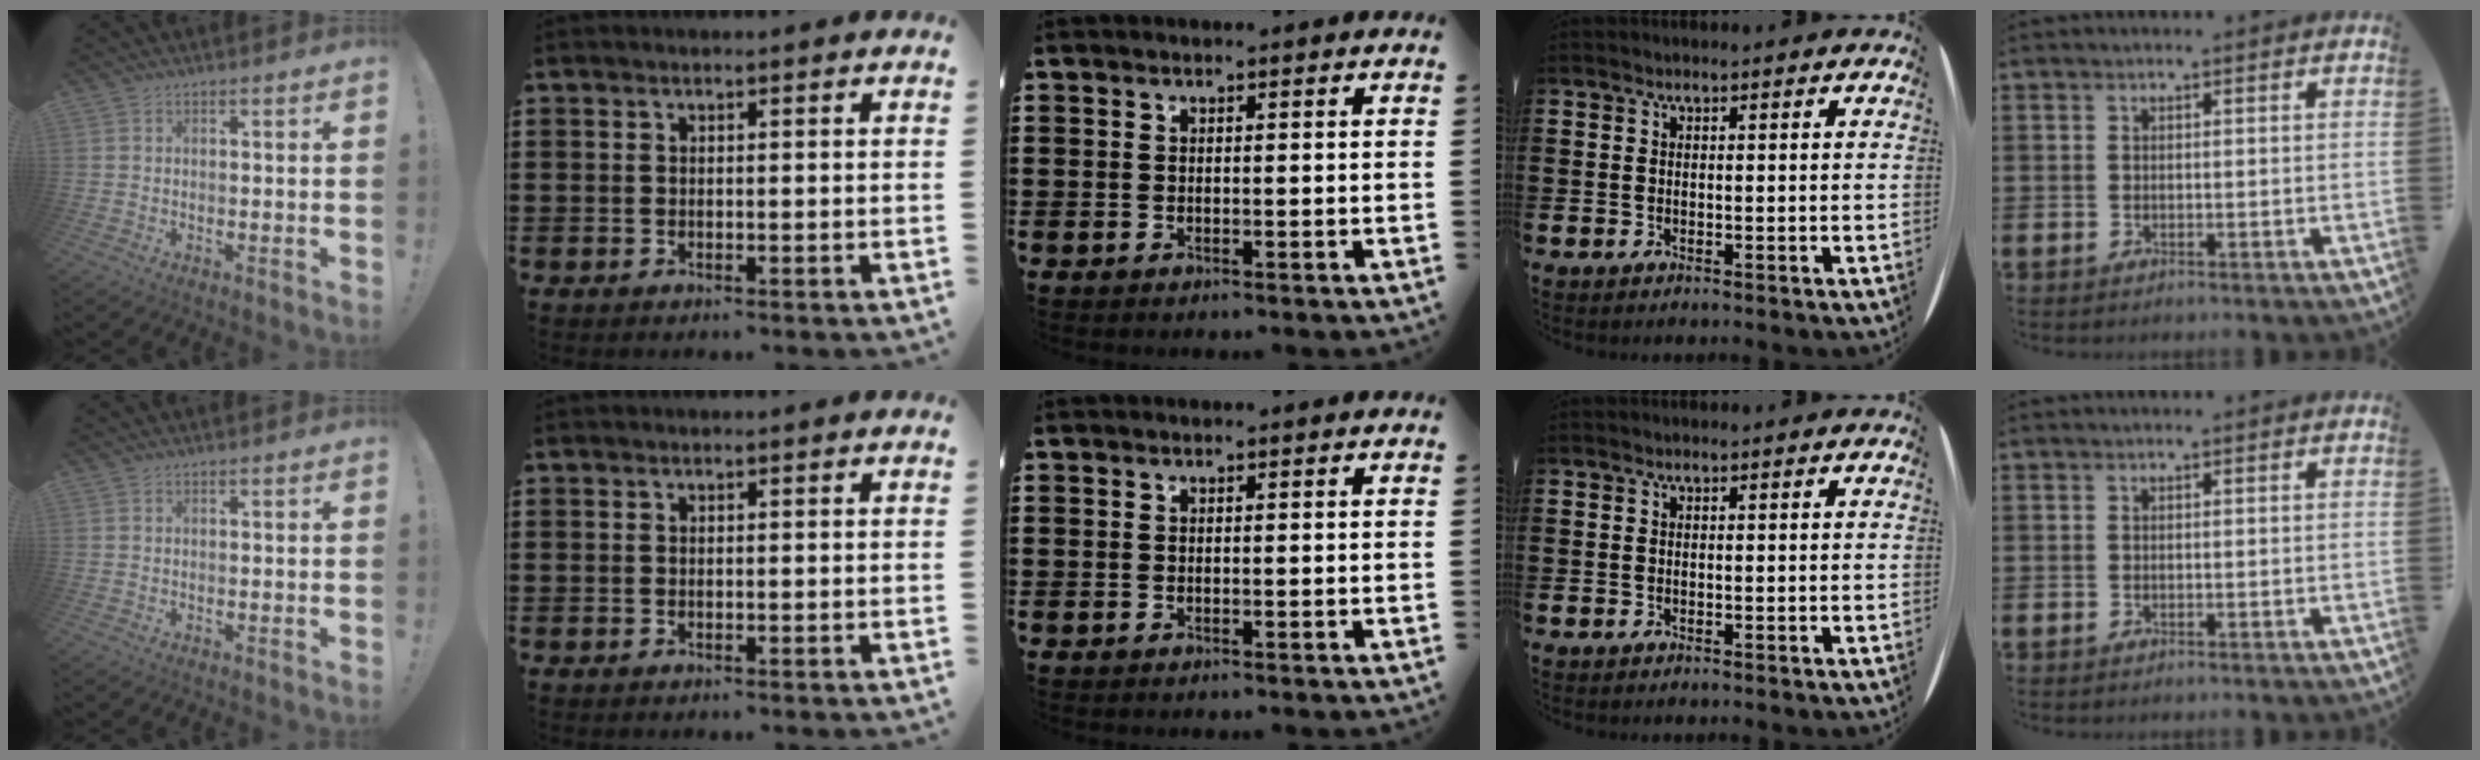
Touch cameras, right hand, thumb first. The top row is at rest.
{}